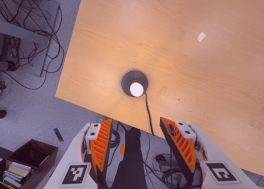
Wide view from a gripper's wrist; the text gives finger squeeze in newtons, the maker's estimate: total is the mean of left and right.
{"total": 0.0}